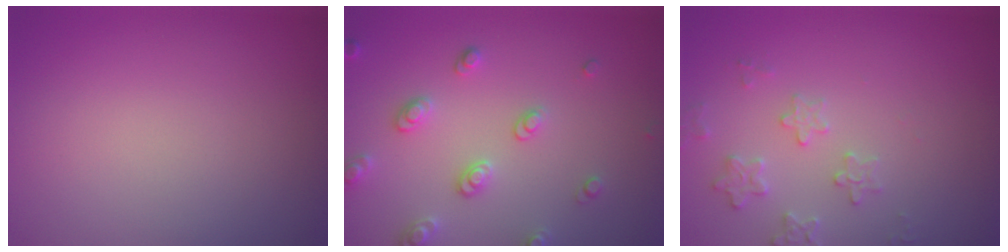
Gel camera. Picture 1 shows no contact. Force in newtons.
{"total": 2.7, "press": 2.7, "slide": 0.5}
{"total": 2.2, "press": 2.1, "slide": 0.4}